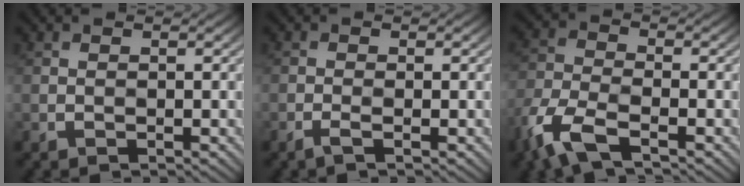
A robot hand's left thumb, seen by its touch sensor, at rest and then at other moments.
{"total": 0.8, "force": [0.3, 0.0, 0.8], "torque": [-0.012, 0.006, -0.003]}
{"total": 7.7, "force": [-4.3, 3.1, 5.5], "torque": [-0.128, -0.009, -0.103]}